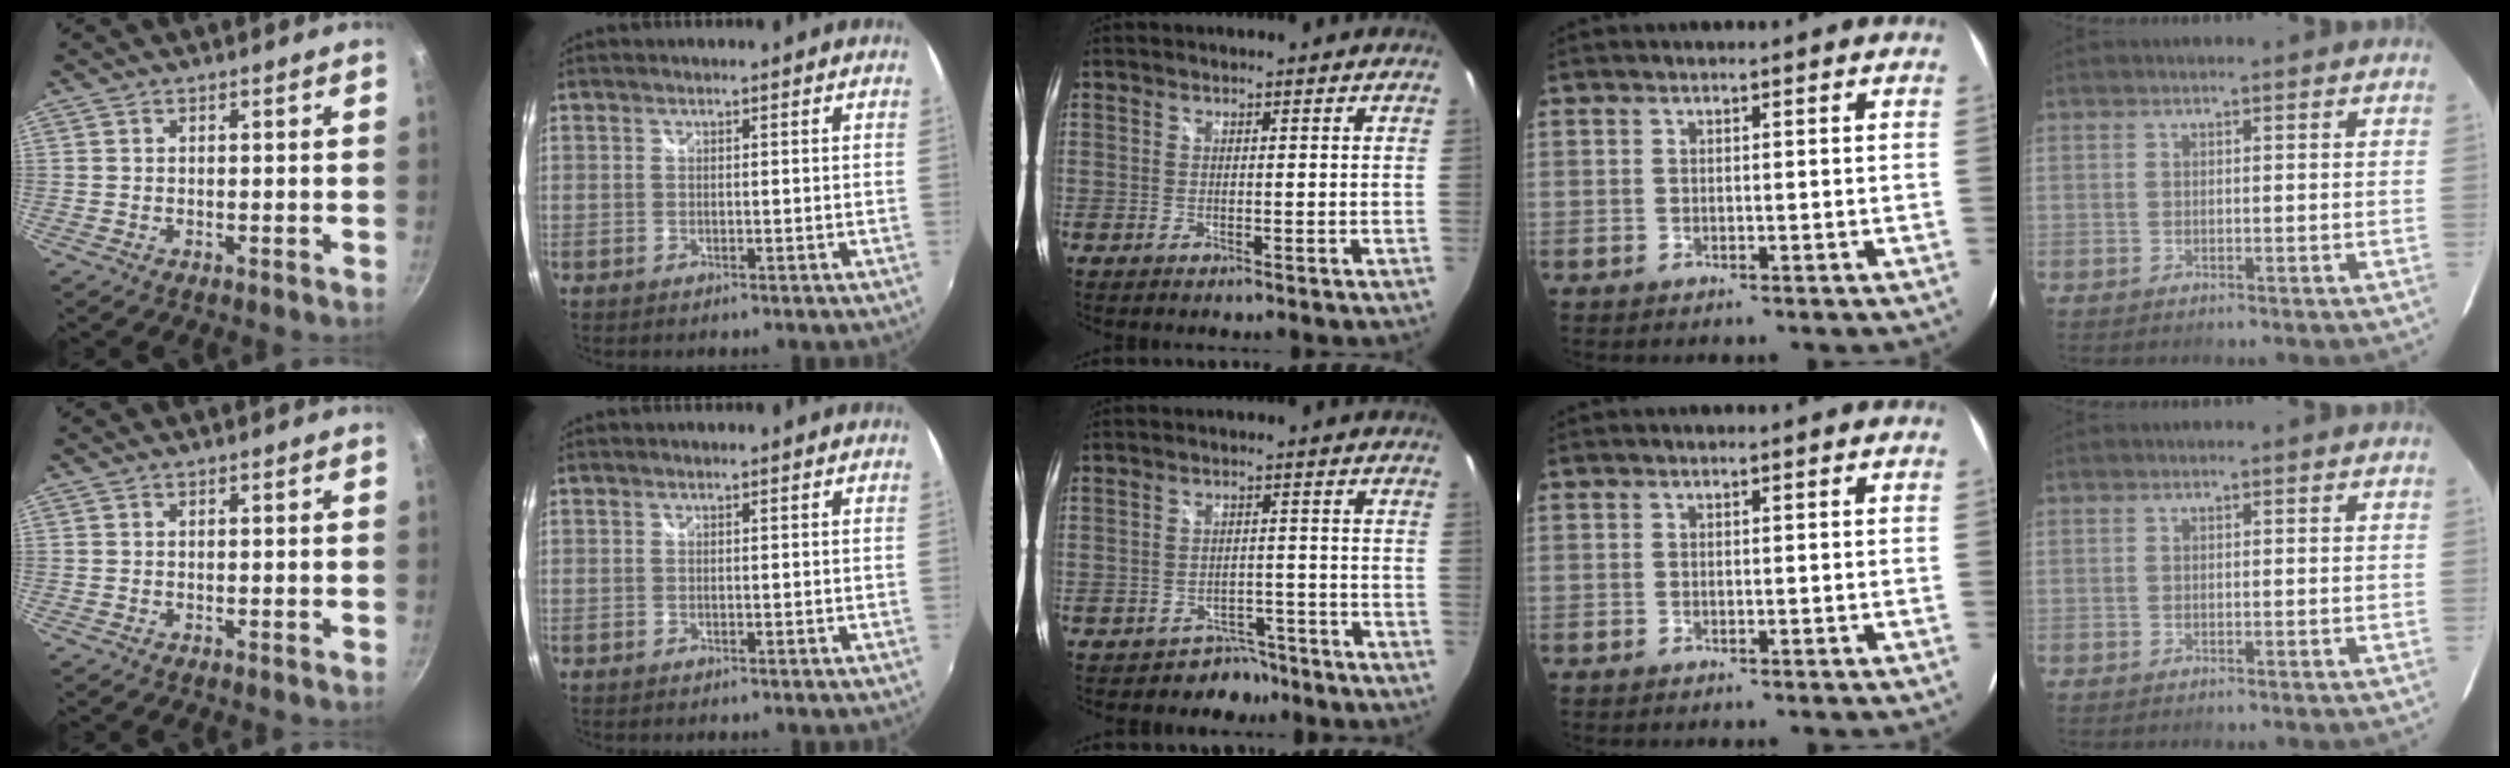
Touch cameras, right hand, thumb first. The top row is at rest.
{"middle": {"total": 5.1, "force": [-3.9, 3.2, -0.2], "torque": [0.006, 0.026, -0.055]}}